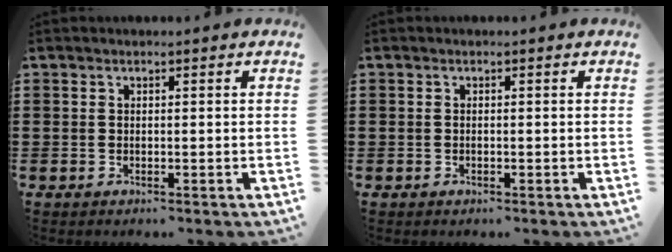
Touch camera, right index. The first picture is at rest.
{"total": 0.0}